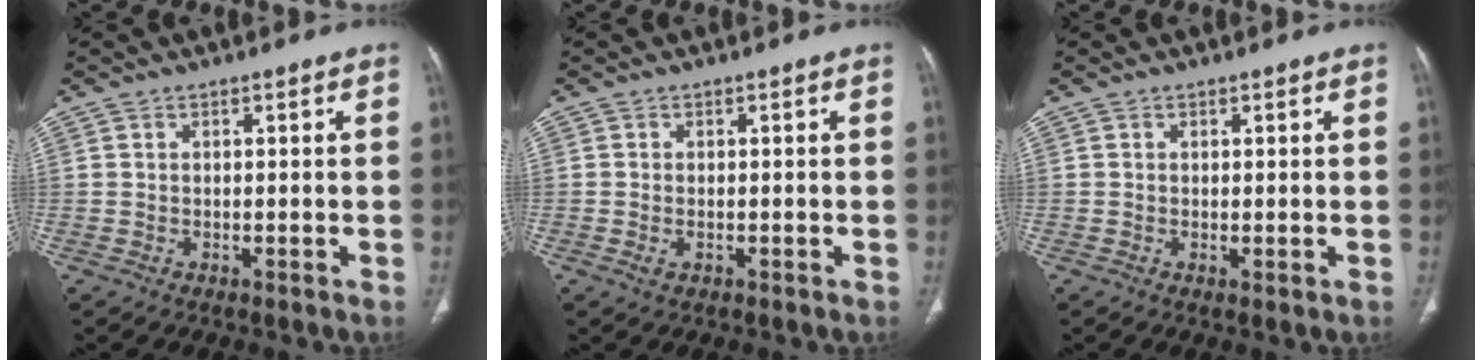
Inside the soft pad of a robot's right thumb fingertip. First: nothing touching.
{"total": 1.4, "force": [-0.4, 0.9, 1.0], "torque": [-0.024, 0.003, -0.005]}
{"total": 0.6, "force": [0.1, 0.1, 0.5], "torque": [-0.015, -0.005, 0.002]}